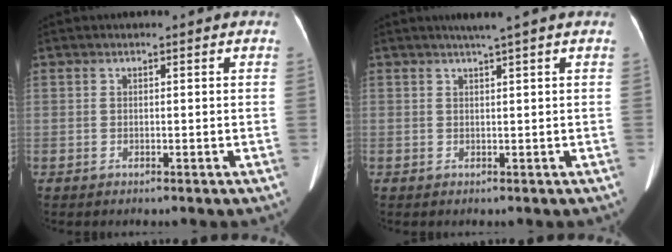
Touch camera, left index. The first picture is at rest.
{"total": 1.3, "force": [1.0, -0.4, 0.7], "torque": [-0.013, 0.003, 0.021]}